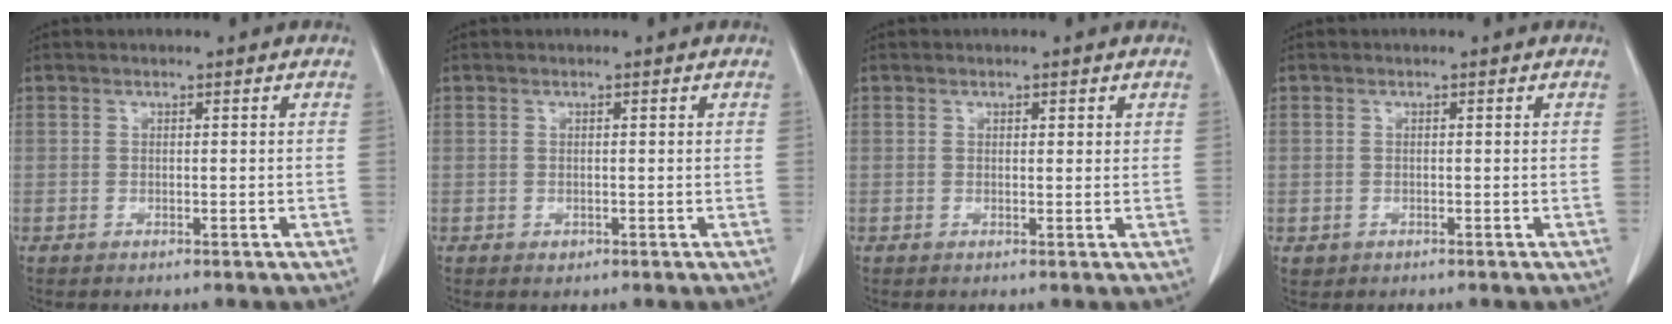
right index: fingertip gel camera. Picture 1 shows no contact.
{"total": 0.6, "force": [0.1, 0.6, 0.2], "torque": [0.002, 0.001, 0.001]}
{"total": 1.3, "force": [0.9, 0.7, 0.7], "torque": [-0.005, -0.001, 0.010]}
{"total": 1.0, "force": [-0.1, 1.0, 0.1], "torque": [0.003, 0.005, -0.002]}